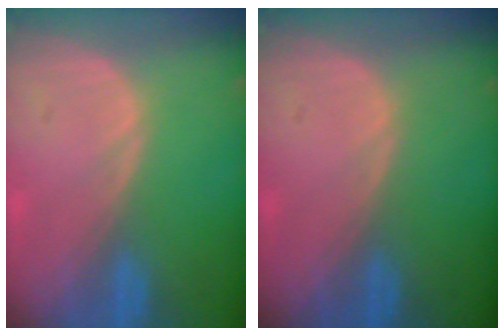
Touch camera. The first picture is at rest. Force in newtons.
{"total": 0.0}